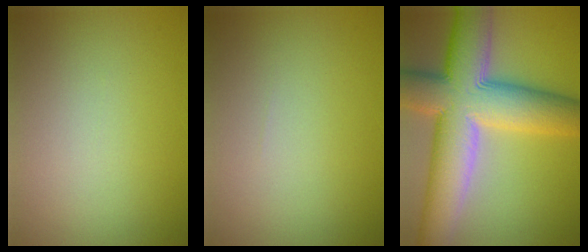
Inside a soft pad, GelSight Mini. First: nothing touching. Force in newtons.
{"total": 0.0}
{"total": 13.6, "press": 13.5, "slide": 0.7}